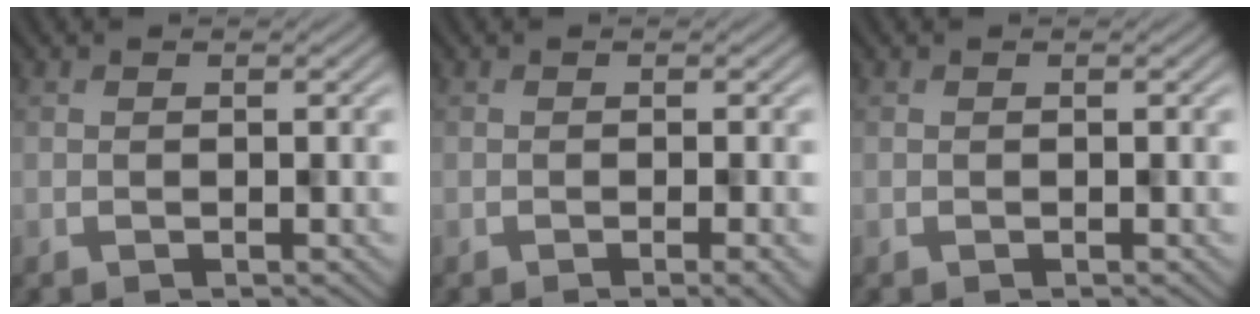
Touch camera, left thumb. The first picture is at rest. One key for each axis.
{"total": 2.6, "fx": -1.3, "fy": 0.4, "fz": 2.2, "tx": -0.036, "ty": 0.004, "tz": -0.020}
{"total": 0.0}